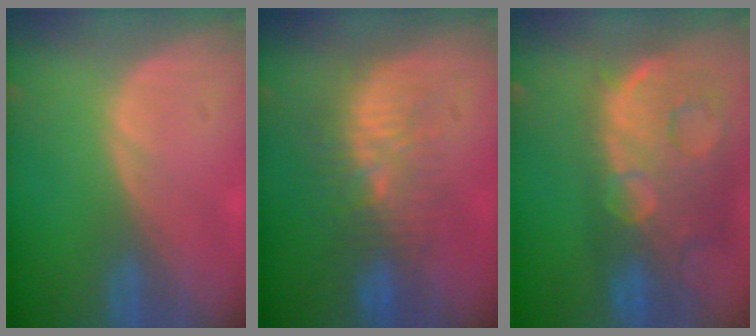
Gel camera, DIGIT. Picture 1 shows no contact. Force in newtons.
{"total": 9.3, "press": 8.6, "slide": 3.6}
{"total": 14.5, "press": 11.7, "slide": 8.4}